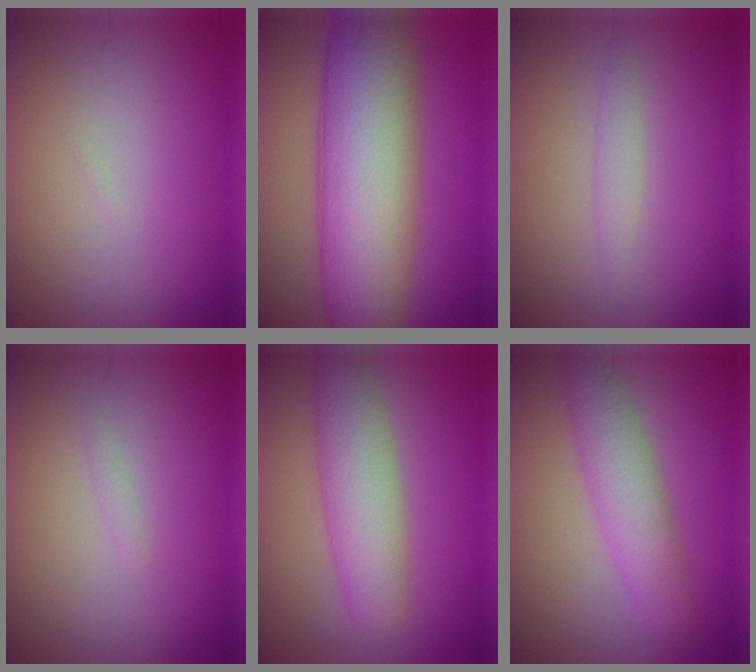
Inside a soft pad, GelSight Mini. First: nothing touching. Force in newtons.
{"total": 12.6, "press": 12.6, "slide": 0.3}
{"total": 1.3, "press": 1.3, "slide": 0.2}
{"total": 0.5, "press": 0.5, "slide": 0.1}
{"total": 5.5, "press": 5.5, "slide": 0.1}
{"total": 4.2, "press": 4.2, "slide": 0.1}